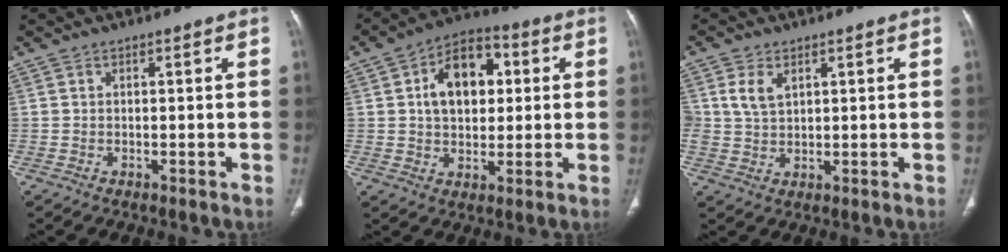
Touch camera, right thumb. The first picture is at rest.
{"total": 13.2, "force": [2.7, 8.8, 9.5], "torque": [-0.113, 0.012, 0.035]}
{"total": 4.5, "force": [1.9, 2.9, 2.9], "torque": [-0.050, -0.005, 0.042]}